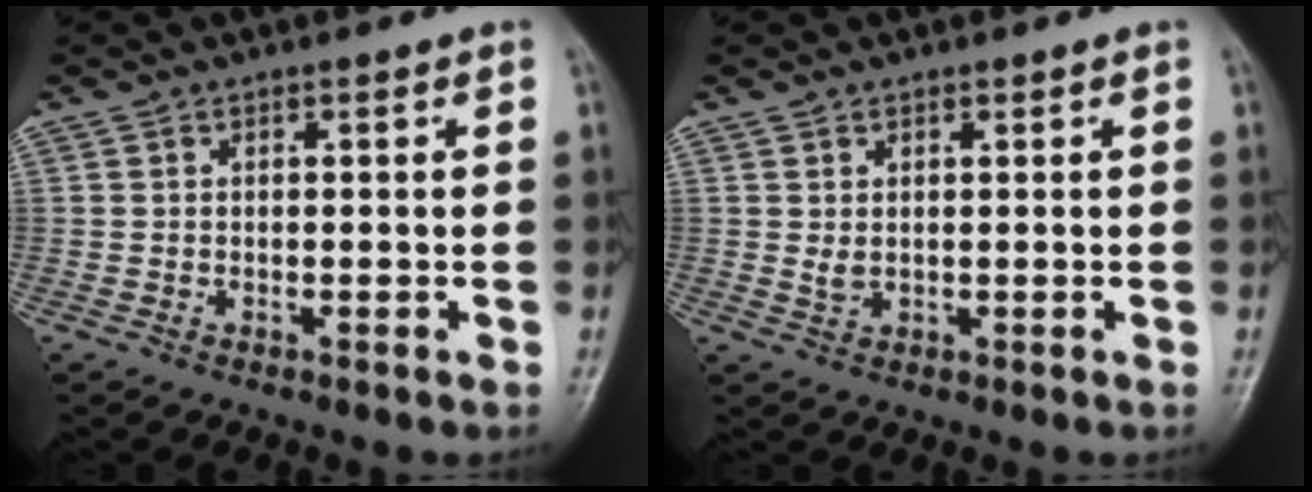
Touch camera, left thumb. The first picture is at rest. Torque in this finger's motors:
{"motor_torque": [0.70, 0.26, 0.31, 0.01, 0.02]}